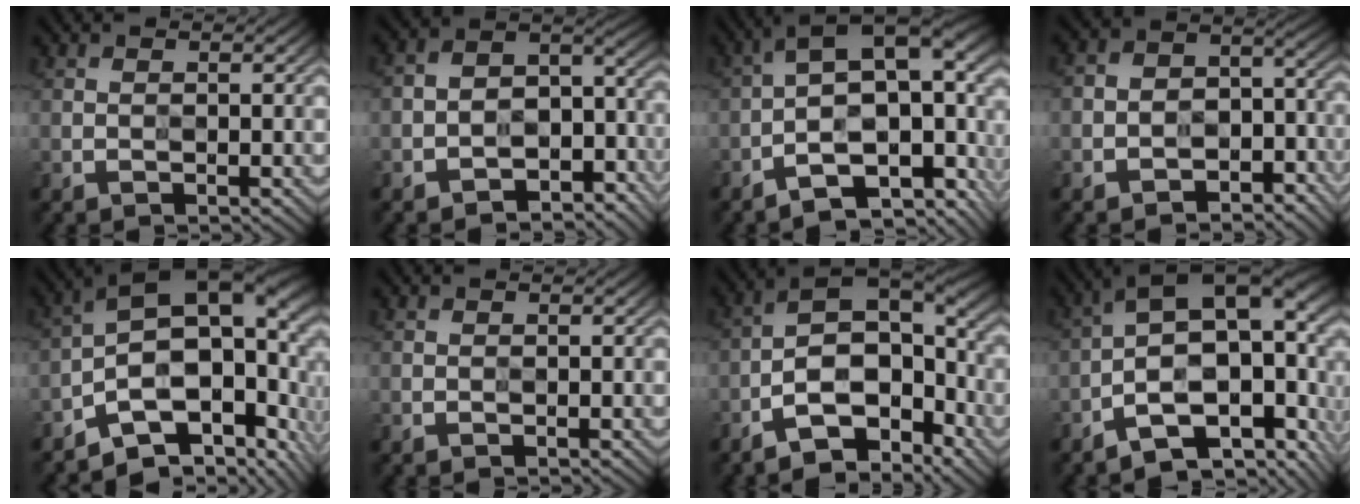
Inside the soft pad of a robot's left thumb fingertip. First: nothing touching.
{"total": 7.7, "force": [-5.0, 4.7, 3.5], "torque": [-0.053, -0.012, -0.094]}
{"total": 14.1, "force": [-4.7, 5.2, 12.2], "torque": [-0.175, 0.015, -0.057]}
{"total": 6.6, "force": [-4.2, 4.3, 2.6], "torque": [-0.042, -0.006, -0.080]}
{"total": 14.6, "force": [-4.4, 7.0, 12.0], "torque": [-0.180, 0.008, -0.063]}
{"total": 0.0}
{"total": 11.4, "force": [-6.0, 5.1, 8.2], "torque": [-0.129, 0.002, -0.104]}
{"total": 15.1, "force": [-3.9, 5.8, 13.3], "torque": [-0.182, 0.015, -0.049]}